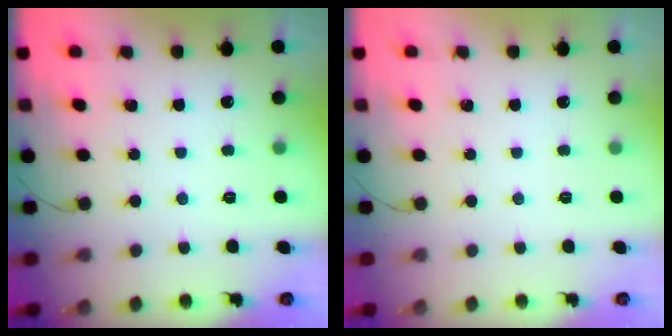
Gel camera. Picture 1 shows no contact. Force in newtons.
{"total": 0.0}